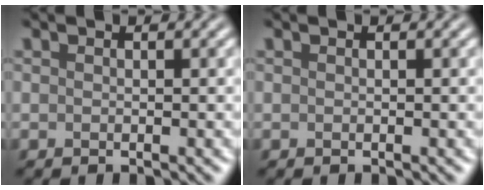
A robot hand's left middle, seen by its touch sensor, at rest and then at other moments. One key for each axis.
{"total": 0.0}